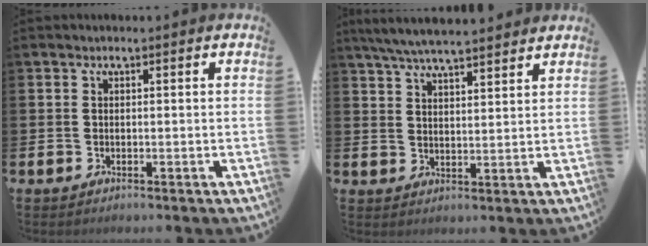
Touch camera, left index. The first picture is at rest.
{"total": 6.3, "force": [6.0, 0.4, 1.9], "torque": [-0.059, -0.022, 0.111]}